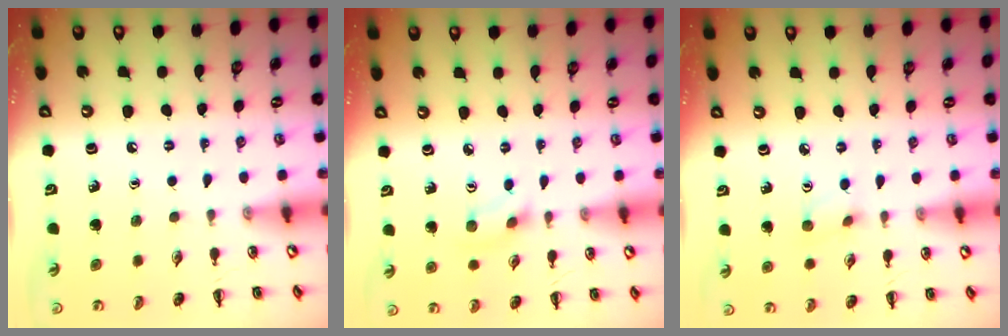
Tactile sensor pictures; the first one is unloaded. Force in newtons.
{"total": 2.8, "press": 2.6, "slide": 1.0}
{"total": 3.2, "press": 3.1, "slide": 1.0}